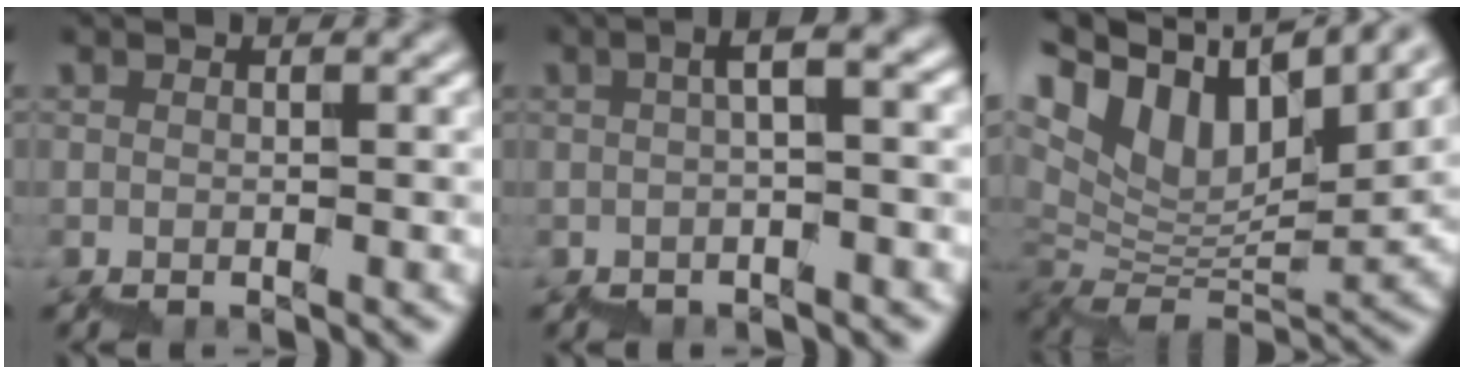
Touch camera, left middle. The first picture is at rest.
{"total": 3.1, "force": [-0.2, 0.6, 3.0], "torque": [-0.039, 0.020, -0.008]}
{"total": 12.7, "force": [9.9, 4.2, 6.8], "torque": [-0.135, 0.035, 0.187]}